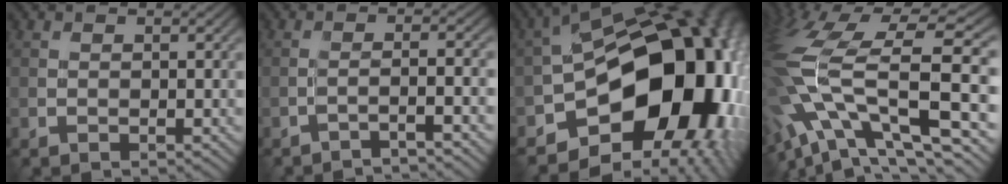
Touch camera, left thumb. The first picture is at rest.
{"total": 3.3, "force": [-2.1, 0.4, 2.5], "torque": [-0.024, 0.013, -0.059]}
{"total": 20.2, "force": [-5.6, 13.1, 14.3], "torque": [-0.186, -0.032, -0.075]}
{"total": 17.2, "force": [-2.9, 8.5, 14.6], "torque": [-0.317, -0.012, -0.045]}